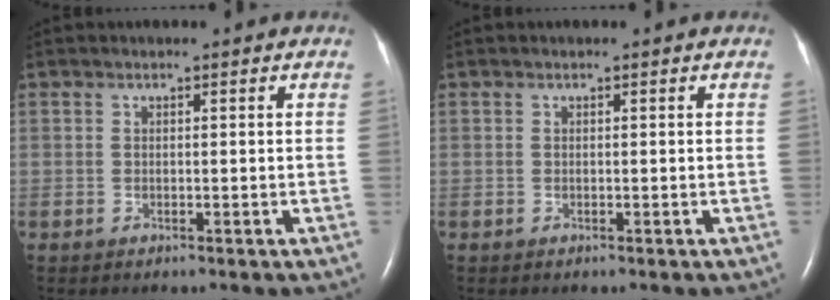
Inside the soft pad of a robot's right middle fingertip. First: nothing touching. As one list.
[{"total": 0.0}]